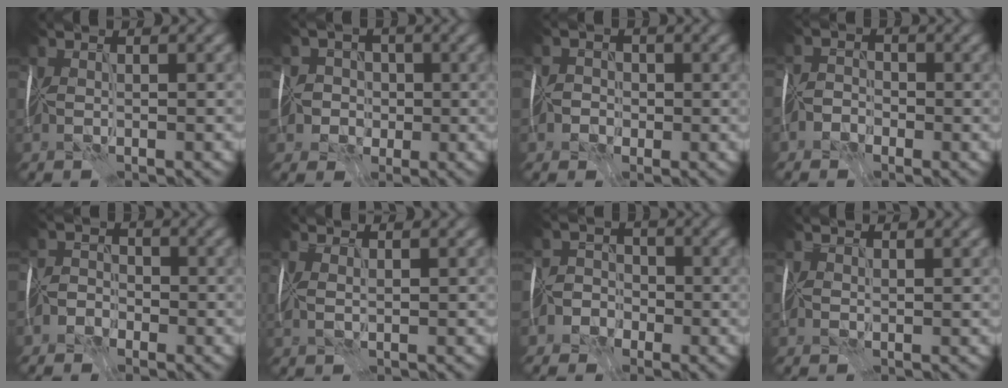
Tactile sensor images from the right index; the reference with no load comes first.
{"total": 3.9, "force": [-1.6, 3.6, 0.6], "torque": [0.026, 0.016, -0.052]}
{"total": 2.0, "force": [-1.5, 1.3, -0.2], "torque": [0.036, 0.006, -0.035]}
{"total": 2.1, "force": [-2.1, 0.6, -0.1], "torque": [0.011, 0.005, -0.042]}
{"total": 2.6, "force": [-2.4, 0.9, -0.1], "torque": [0.020, 0.006, -0.052]}
{"total": 1.7, "force": [1.1, 0.7, 1.0], "torque": [-0.016, 0.016, 0.007]}
{"total": 3.8, "force": [-3.0, 2.4, 0.1], "torque": [0.033, 0.001, -0.064]}
{"total": 1.6, "force": [1.3, 0.8, 0.5], "torque": [-0.010, 0.005, 0.014]}